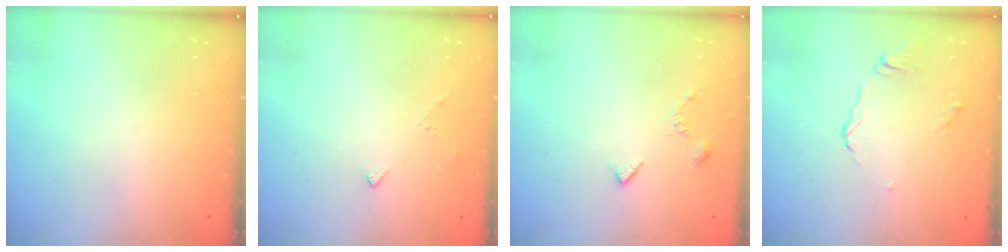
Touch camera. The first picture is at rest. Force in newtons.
{"total": 3.0, "press": 2.9, "slide": 0.7}
{"total": 4.4, "press": 4.3, "slide": 0.9}
{"total": 5.4, "press": 5.4, "slide": 0.4}